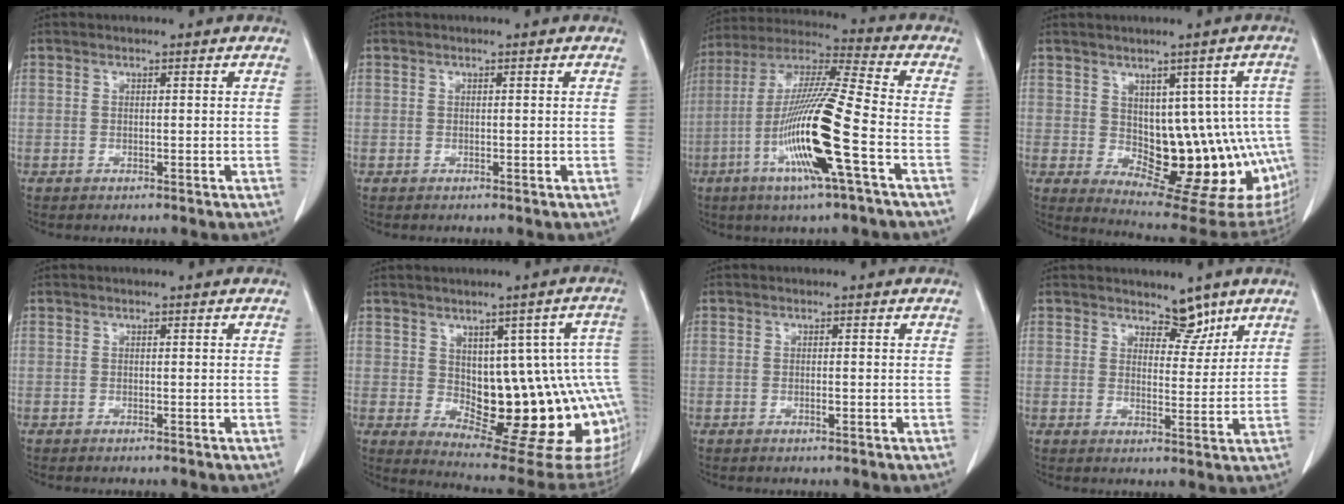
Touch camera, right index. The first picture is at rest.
{"total": 0.0}
{"total": 17.4, "force": [-5.6, -0.2, 16.5], "torque": [-0.329, -0.015, -0.113]}
{"total": 16.6, "force": [-1.6, 8.3, 14.3], "torque": [-0.121, 0.014, 0.003]}
{"total": 0.0}
{"total": 19.4, "force": [-1.5, 6.8, 18.0], "torque": [-0.150, 0.020, 0.009]}
{"total": 0.8, "force": [-0.3, 0.1, 0.8], "torque": [-0.014, 0.000, -0.003]}
{"total": 4.1, "force": [3.3, 2.0, 1.2], "torque": [-0.006, -0.007, 0.052]}